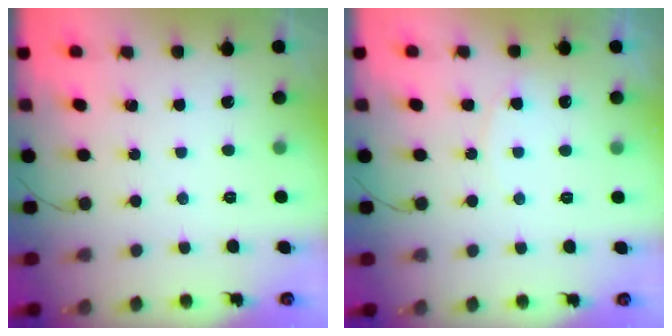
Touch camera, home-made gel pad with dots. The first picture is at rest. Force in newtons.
{"total": 5.6, "press": 5.6, "slide": 0.5}